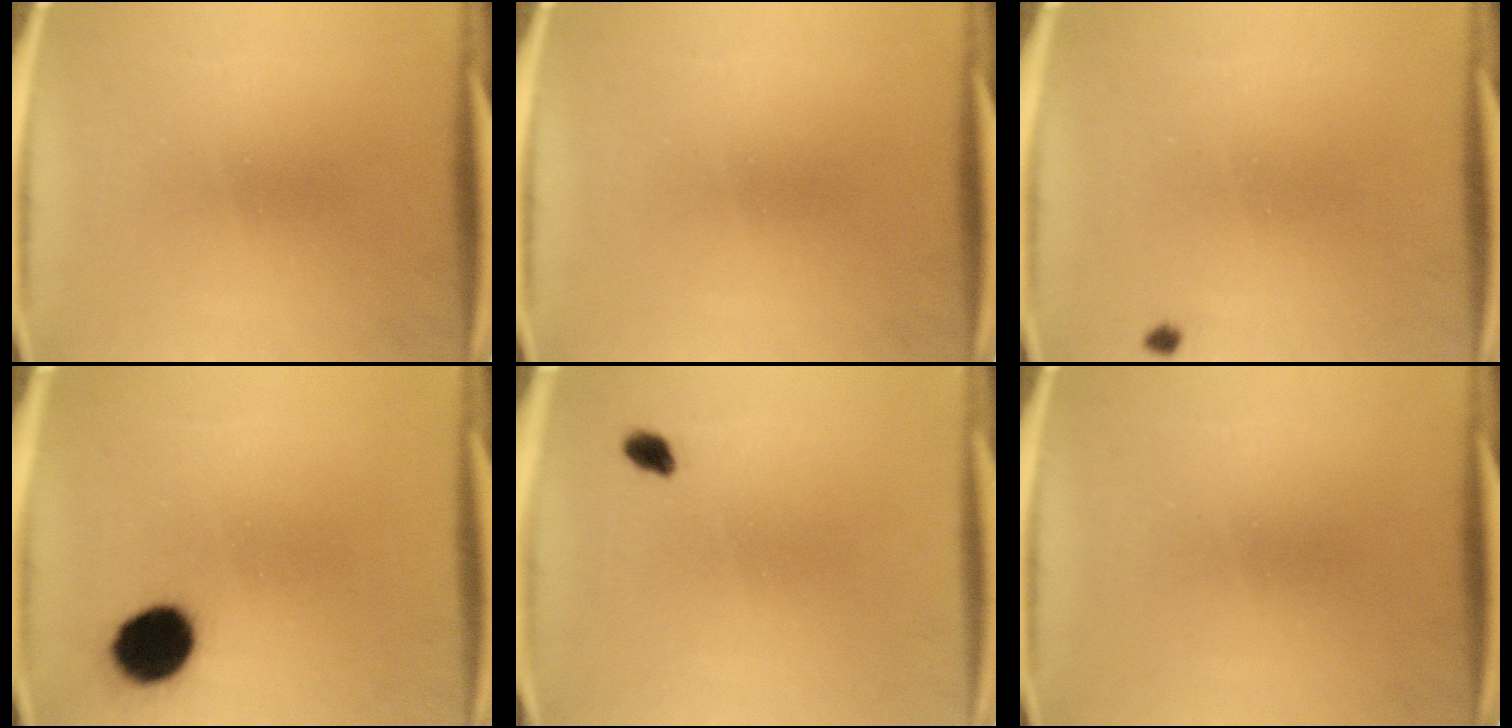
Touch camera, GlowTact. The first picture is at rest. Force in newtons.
{"total": 0.0}
{"total": 0.7}
{"total": 10.3}
{"total": 1.9}
{"total": 0.0}